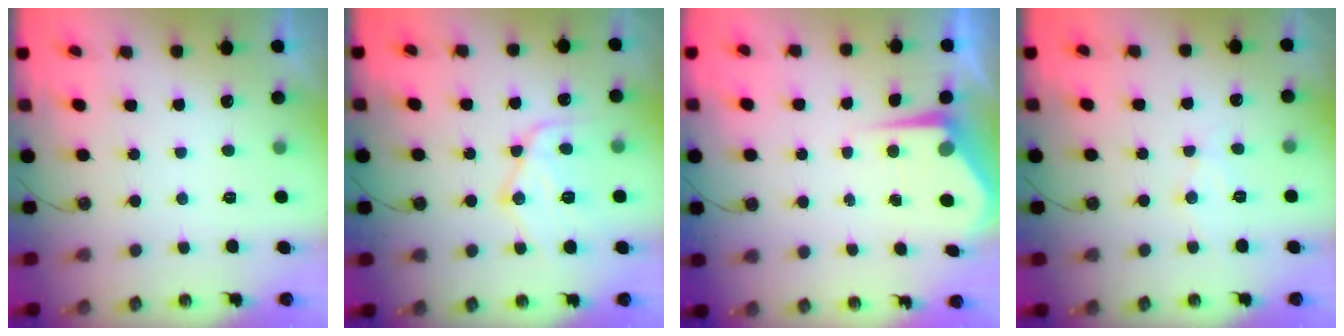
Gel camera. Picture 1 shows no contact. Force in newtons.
{"total": 13.4, "press": 13.4, "slide": 1.1}
{"total": 5.6, "press": 5.6, "slide": 0.2}
{"total": 6.4, "press": 6.4, "slide": 0.5}